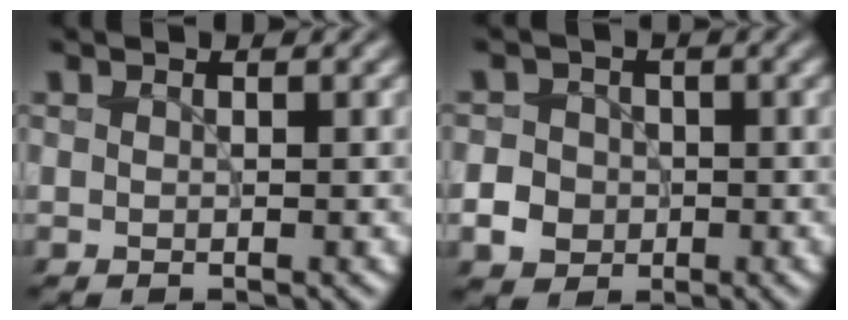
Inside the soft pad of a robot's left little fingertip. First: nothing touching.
{"total": 3.9, "force": [-1.1, 3.6, 1.2], "torque": [-0.003, 0.002, -0.033]}